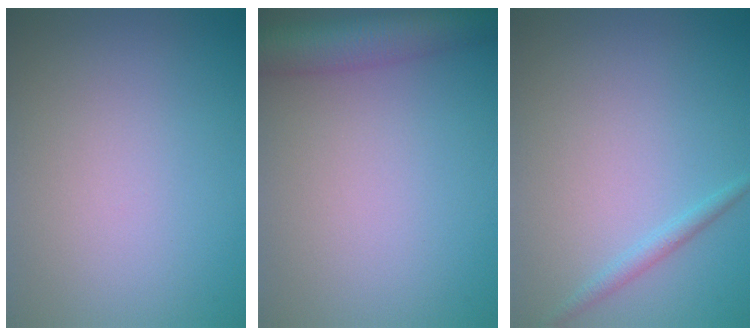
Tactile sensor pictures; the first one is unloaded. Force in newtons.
{"total": 5.9, "press": 5.9, "slide": 0.4}
{"total": 1.3, "press": 1.3, "slide": 0.0}